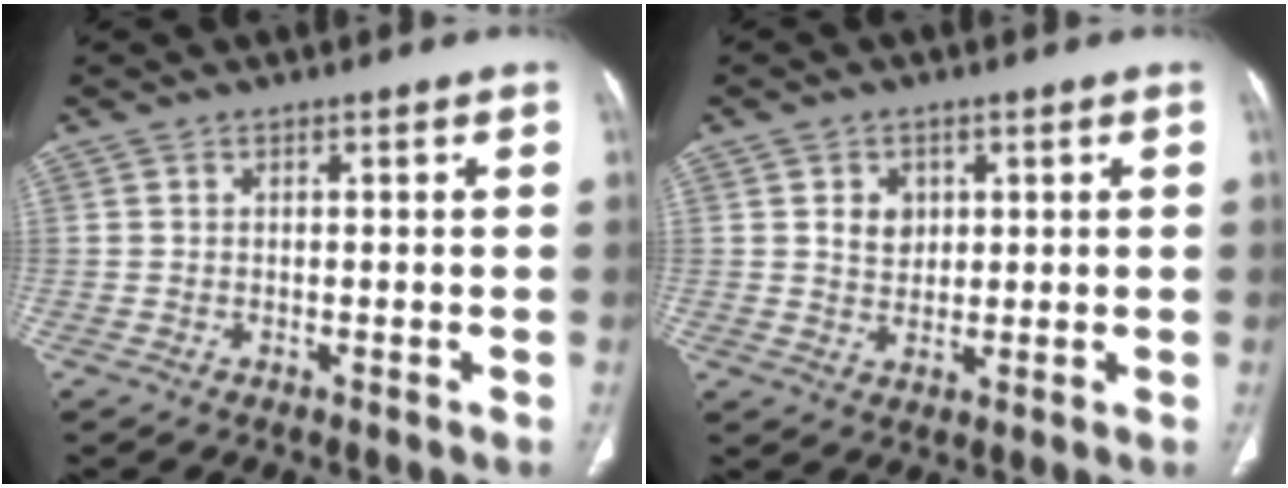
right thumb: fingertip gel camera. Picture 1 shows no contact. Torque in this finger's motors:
{"motor_torque": [0.01, 0.02, 0.20, 0.36, 0.02]}